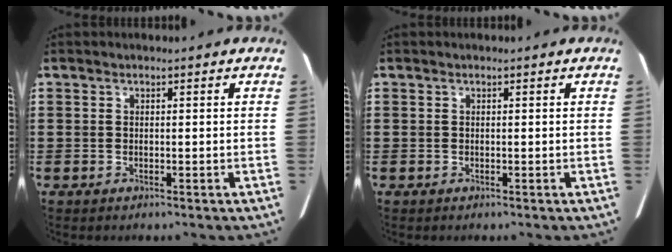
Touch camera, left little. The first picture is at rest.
{"total": 0.0}